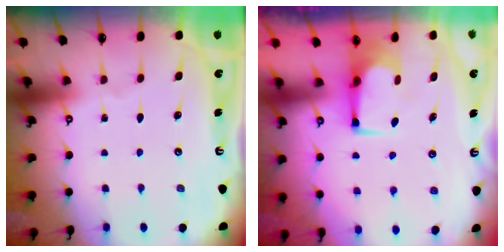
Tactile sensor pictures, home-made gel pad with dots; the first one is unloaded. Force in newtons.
{"total": 1.8, "press": 1.7, "slide": 0.3}